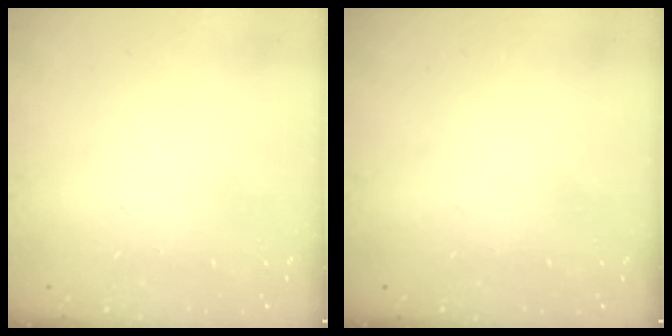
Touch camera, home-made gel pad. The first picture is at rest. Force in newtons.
{"total": 0.0}